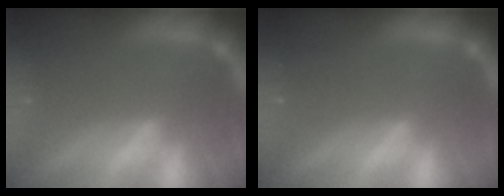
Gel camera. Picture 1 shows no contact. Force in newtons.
{"total": 0.0}